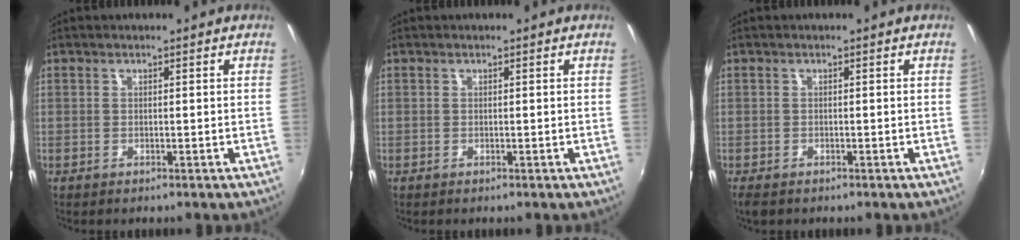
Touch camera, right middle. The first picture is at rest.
{"total": 0.0}
{"total": 2.5, "force": [-1.7, 1.2, 1.3], "torque": [-0.027, -0.014, -0.027]}